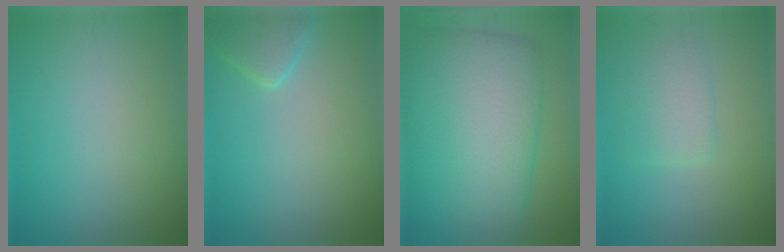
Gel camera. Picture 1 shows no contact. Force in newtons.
{"total": 2.6, "press": 2.6, "slide": 0.2}
{"total": 12.9, "press": 12.9, "slide": 0.4}
{"total": 2.4, "press": 2.3, "slide": 0.5}